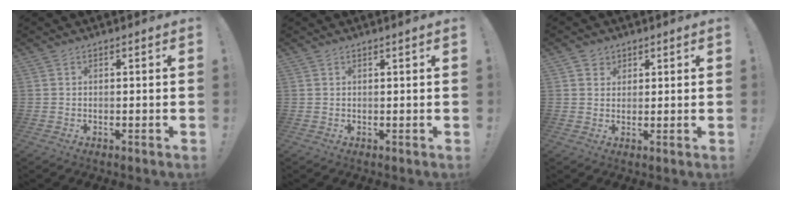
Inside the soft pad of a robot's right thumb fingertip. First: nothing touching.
{"total": 0.8, "force": [0.4, -0.2, 0.6], "torque": [-0.013, 0.001, 0.006]}
{"total": 2.8, "force": [1.6, 2.3, 0.1], "torque": [-0.004, -0.006, 0.029]}